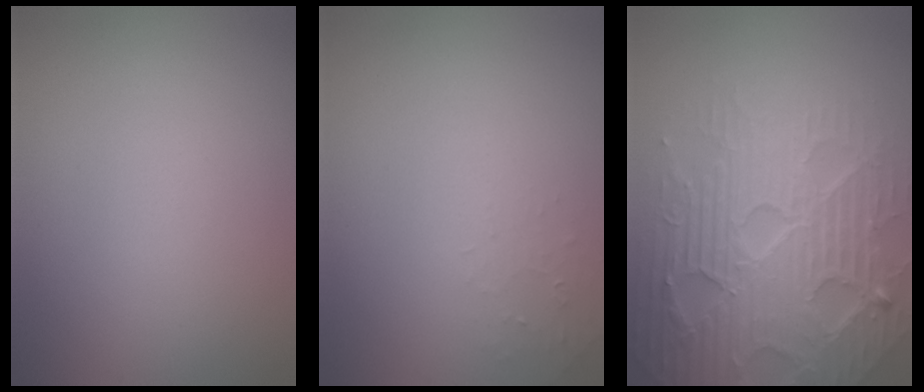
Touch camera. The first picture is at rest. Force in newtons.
{"total": 0.9, "press": 0.9, "slide": 0.2}
{"total": 7.4, "press": 7.3, "slide": 1.5}